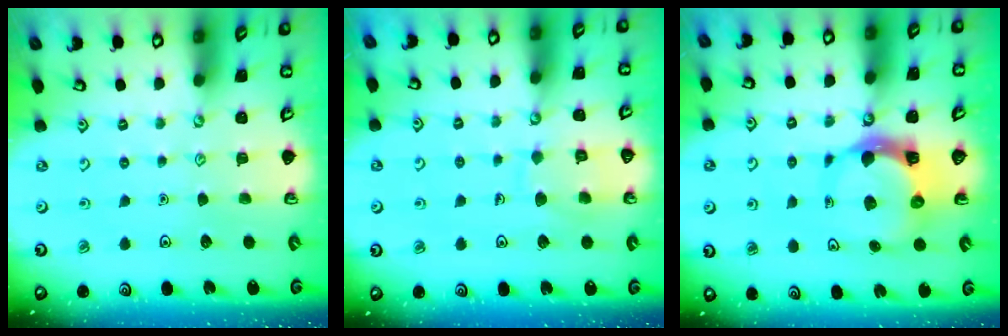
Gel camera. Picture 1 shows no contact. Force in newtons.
{"total": 8.3, "press": 8.3, "slide": 0.8}
{"total": 7.4, "press": 7.3, "slide": 1.1}